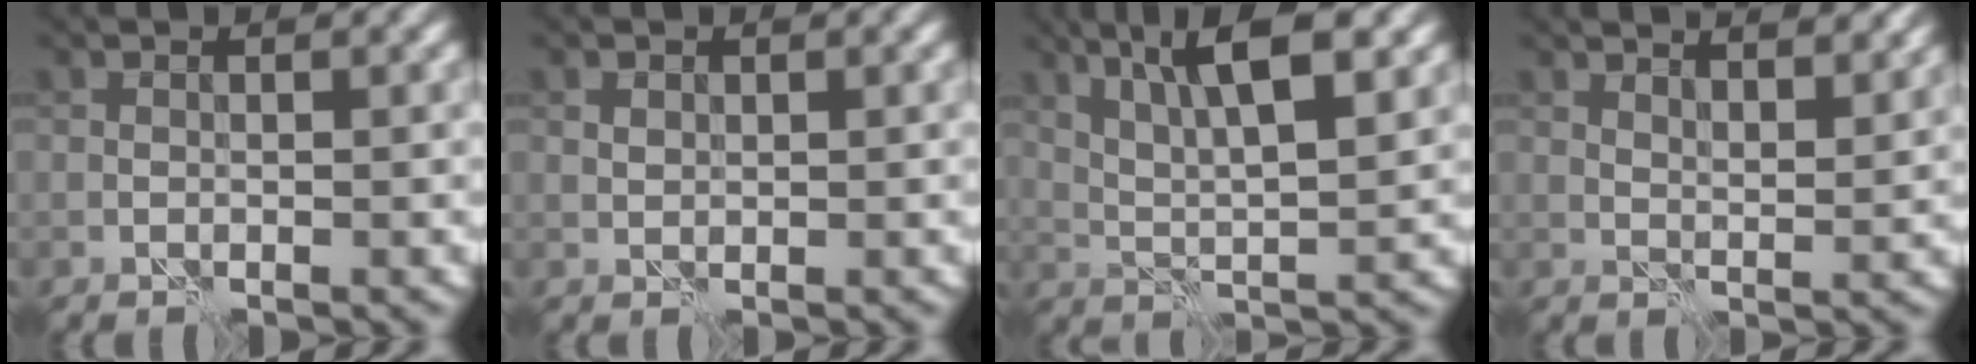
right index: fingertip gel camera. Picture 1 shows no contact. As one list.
[{"total": 0.7, "force": [0.2, 0.6, 0.3], "torque": [-0.007, -0.003, 0.006]}, {"total": 7.6, "force": [3.9, 1.9, 6.2], "torque": [-0.110, 0.002, 0.071]}, {"total": 6.2, "force": [4.9, 2.0, 3.3], "torque": [-0.033, 0.018, 0.044]}]